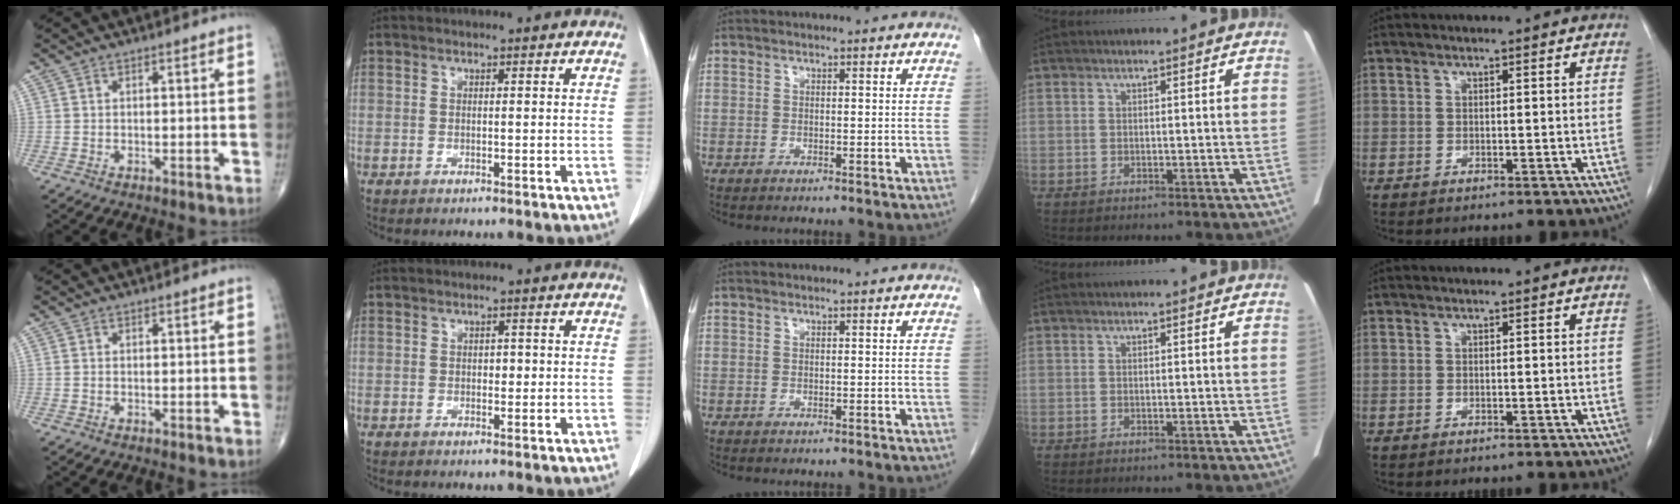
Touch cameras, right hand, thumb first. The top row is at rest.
{"index": {"total": 1.1, "force": [0.0, 0.8, 0.8], "torque": [-0.008, 0.003, -0.001]}}